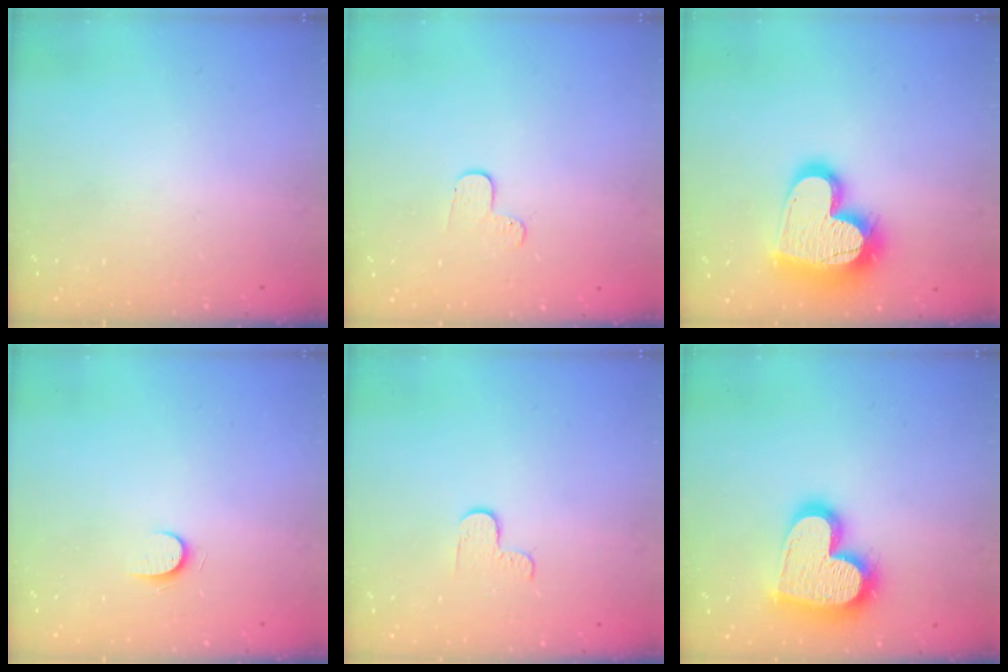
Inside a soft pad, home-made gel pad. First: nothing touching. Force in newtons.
{"total": 4.0, "press": 3.9, "slide": 0.4}
{"total": 21.2, "press": 21.1, "slide": 1.9}
{"total": 5.2, "press": 5.2, "slide": 0.6}
{"total": 2.7, "press": 2.6, "slide": 0.4}
{"total": 20.6, "press": 20.5, "slide": 1.4}